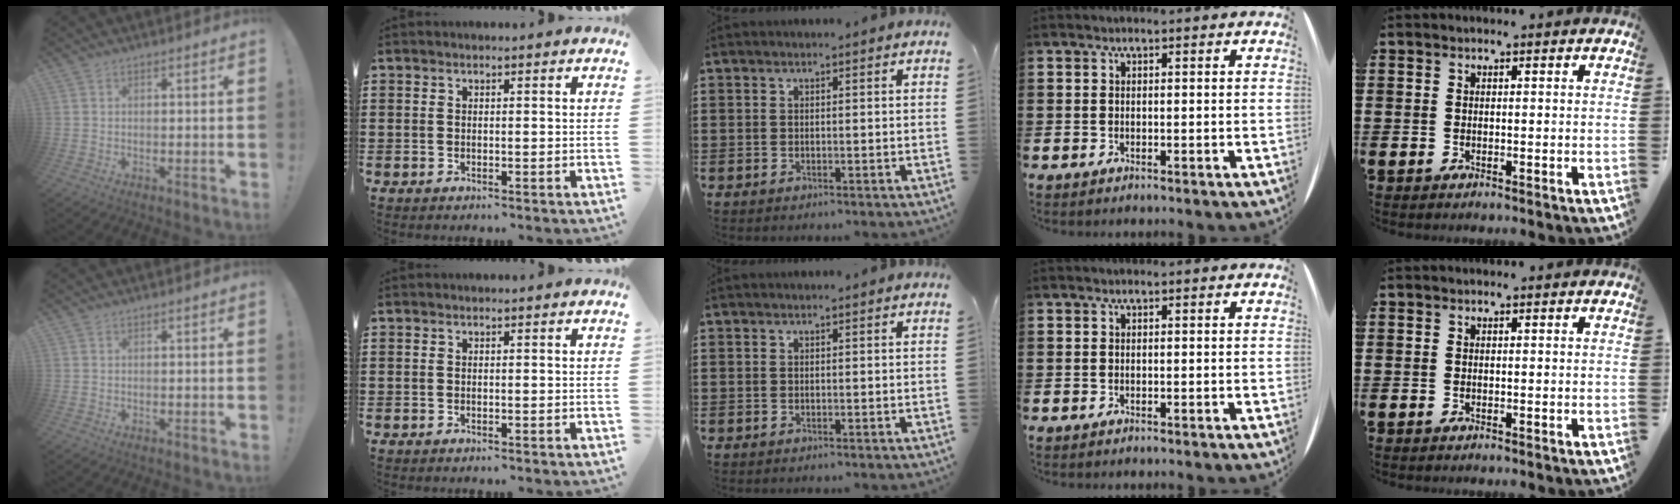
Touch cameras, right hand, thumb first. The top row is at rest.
{}